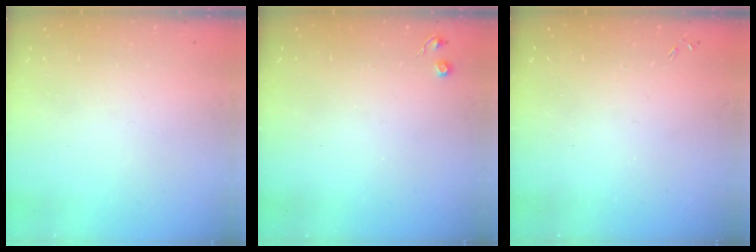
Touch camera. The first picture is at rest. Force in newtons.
{"total": 3.8, "press": 3.8, "slide": 0.7}
{"total": 0.0}